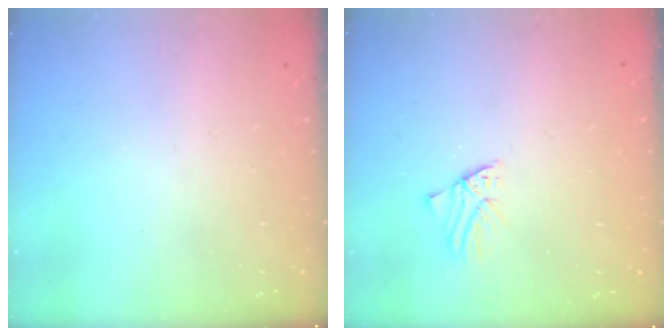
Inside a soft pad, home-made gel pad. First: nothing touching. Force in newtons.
{"total": 1.1, "press": 1.1, "slide": 0.1}